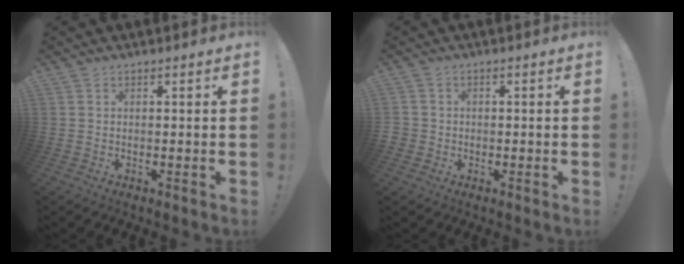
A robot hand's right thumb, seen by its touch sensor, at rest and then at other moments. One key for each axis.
{"total": 2.2, "fx": -0.1, "fy": 2.1, "fz": 0.4, "tx": 0.001, "ty": 0.001, "tz": -0.003}